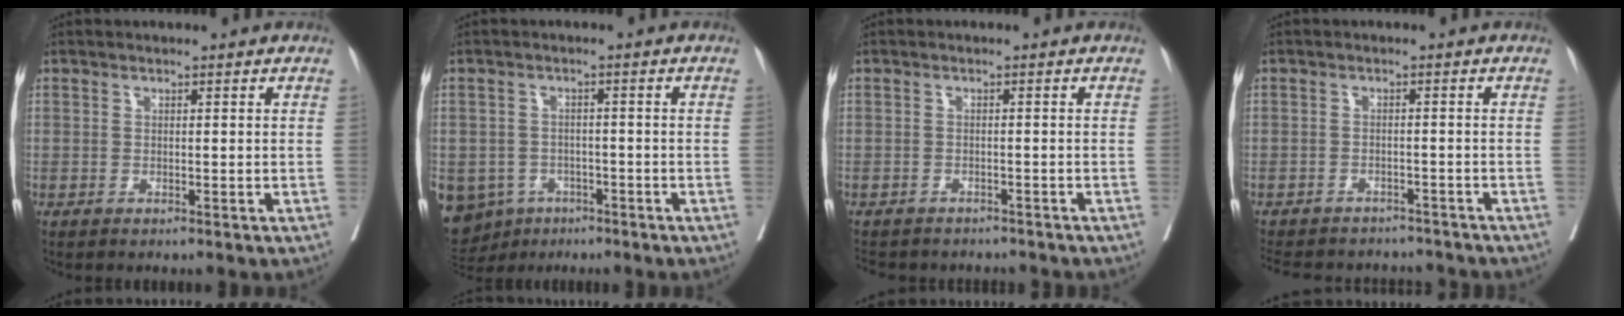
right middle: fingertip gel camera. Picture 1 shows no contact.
{"total": 10.5, "force": [-5.6, 8.4, 2.6], "torque": [-0.079, 0.000, -0.075]}
{"total": 9.1, "force": [-8.0, 3.6, 2.5], "torque": [-0.049, -0.002, -0.098]}
{"total": 12.5, "force": [-10.9, 5.4, 2.6], "torque": [-0.057, 0.007, -0.130]}